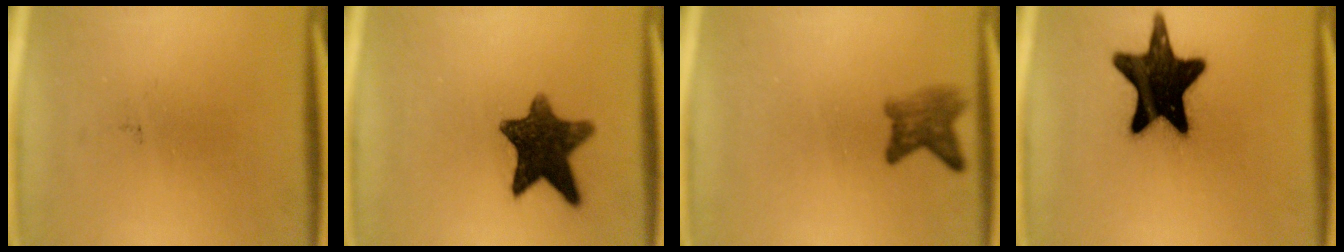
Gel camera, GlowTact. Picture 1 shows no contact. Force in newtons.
{"total": 11.2}
{"total": 3.5}
{"total": 19.1}